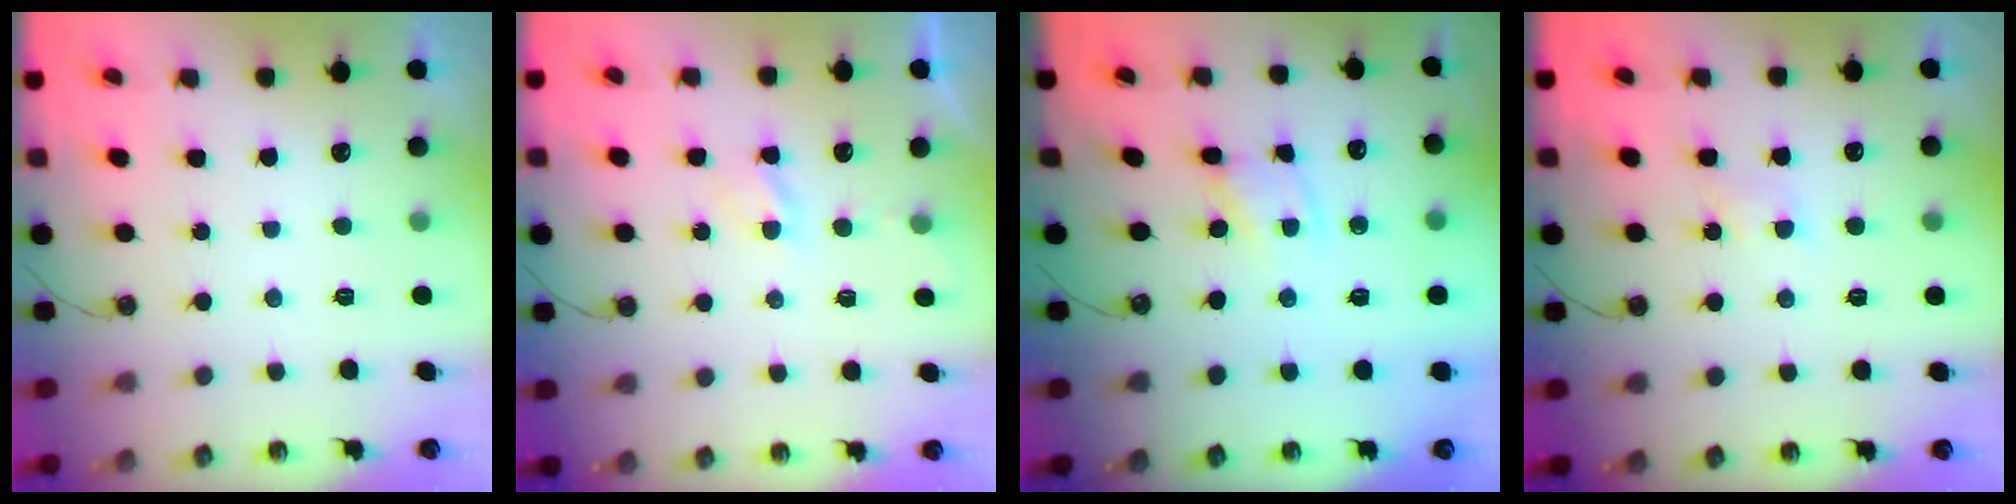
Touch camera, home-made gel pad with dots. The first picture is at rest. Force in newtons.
{"total": 2.8, "press": 2.7, "slide": 0.4}
{"total": 2.6, "press": 2.6, "slide": 0.2}
{"total": 4.1, "press": 4.0, "slide": 0.6}